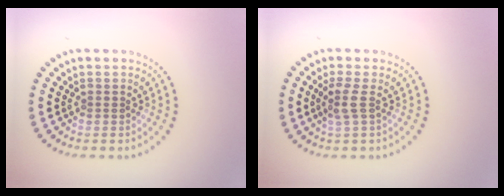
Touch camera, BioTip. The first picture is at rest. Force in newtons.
{"total": 1.8, "press": 1.5, "slide": 1.0}